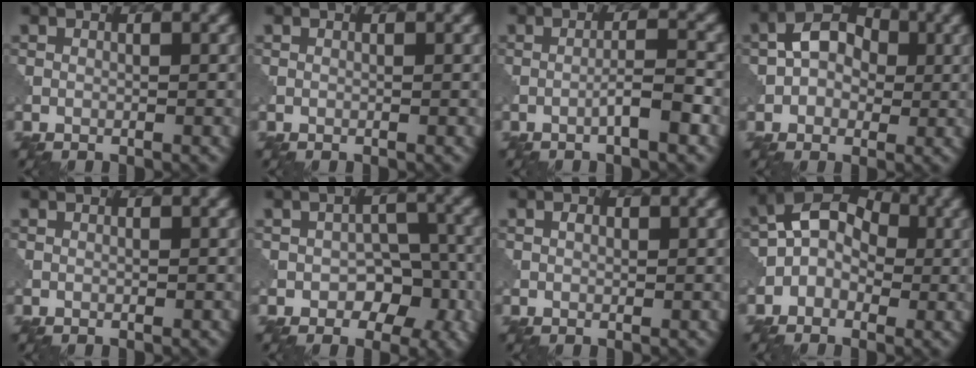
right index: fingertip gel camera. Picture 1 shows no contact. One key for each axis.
{"total": 0.0}
{"total": 2.6, "fx": -1.2, "fy": 0.1, "fz": 2.3, "tx": -0.037, "ty": 0.011, "tz": -0.025}
{"total": 5.1, "fx": 0.4, "fy": 3.8, "fz": 3.3, "tx": -0.045, "ty": 0.014, "tz": -0.008}
{"total": 0.0}
{"total": 5.6, "fx": -1.9, "fy": 3.9, "fz": 3.5, "tx": -0.030, "ty": -0.005, "tz": -0.027}
{"total": 0.8, "fx": 0.2, "fy": 0.6, "fz": 0.5, "tx": -0.010, "ty": 0.001, "tz": 0.002}
{"total": 5.6, "fx": -0.3, "fy": 4.4, "fz": 3.5, "tx": -0.032, "ty": 0.032, "tz": -0.028}